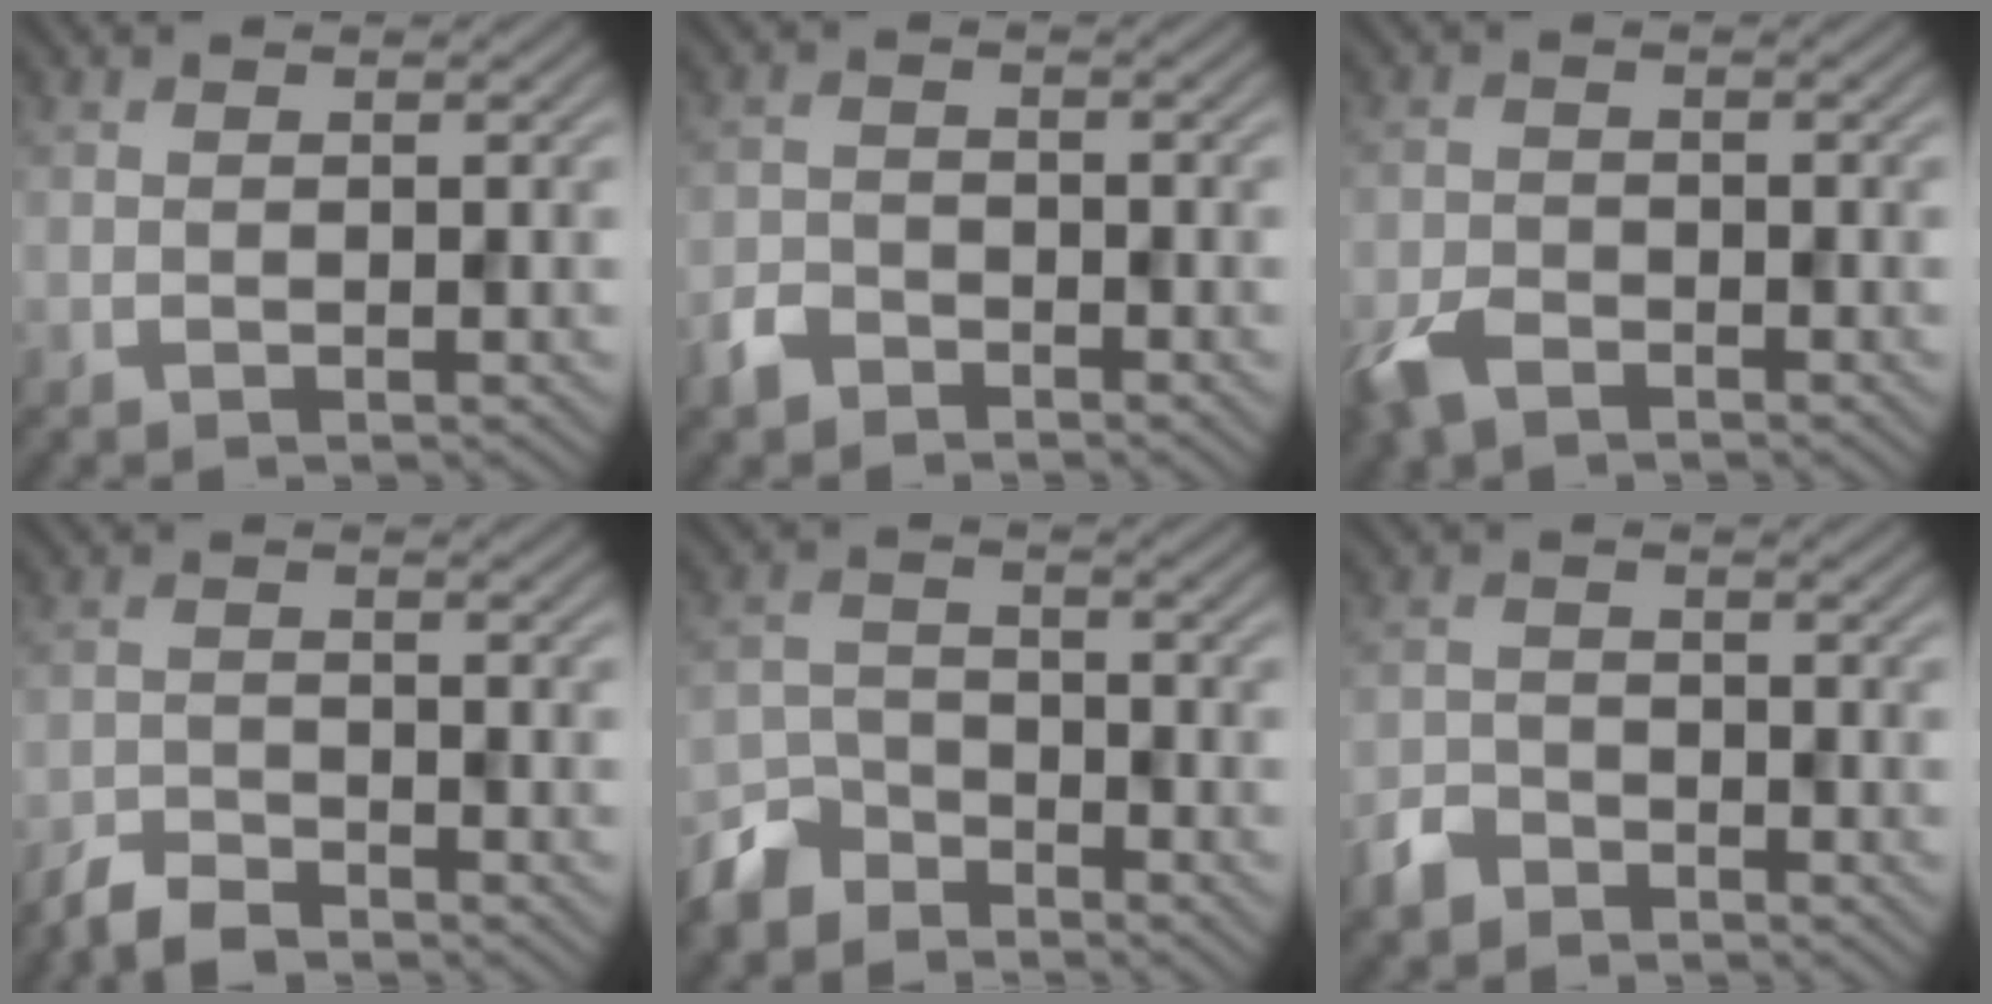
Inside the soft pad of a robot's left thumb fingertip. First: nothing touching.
{"total": 3.0, "force": [-2.4, 1.5, 0.9], "torque": [-0.020, -0.003, -0.058]}
{"total": 4.1, "force": [-2.9, 1.9, 2.1], "torque": [-0.049, -0.010, -0.065]}
{"total": 3.7, "force": [-3.5, 0.7, 1.1], "torque": [-0.021, -0.004, -0.075]}
{"total": 6.1, "force": [-5.1, 2.8, 1.6], "torque": [-0.041, -0.005, -0.117]}
{"total": 3.4, "force": [-2.8, 1.7, 0.9], "torque": [-0.021, -0.002, -0.068]}